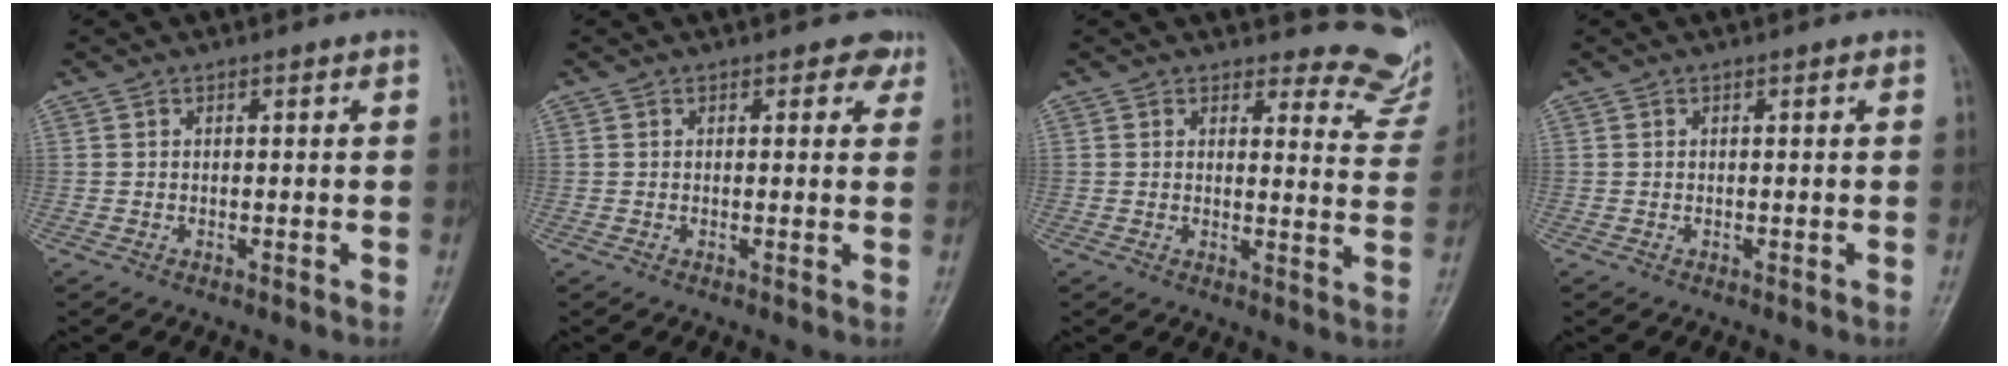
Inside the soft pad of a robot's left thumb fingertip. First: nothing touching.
{"total": 2.5, "force": [1.5, 1.7, 1.0], "torque": [0.015, -0.004, 0.010]}
{"total": 10.4, "force": [10.0, 2.9, -0.1], "torque": [0.046, -0.105, 0.081]}
{"total": 0.0}